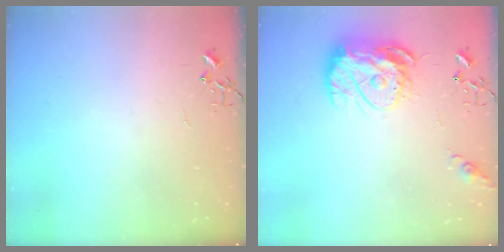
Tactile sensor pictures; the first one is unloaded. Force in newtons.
{"total": 14.4, "press": 14.4, "slide": 1.3}